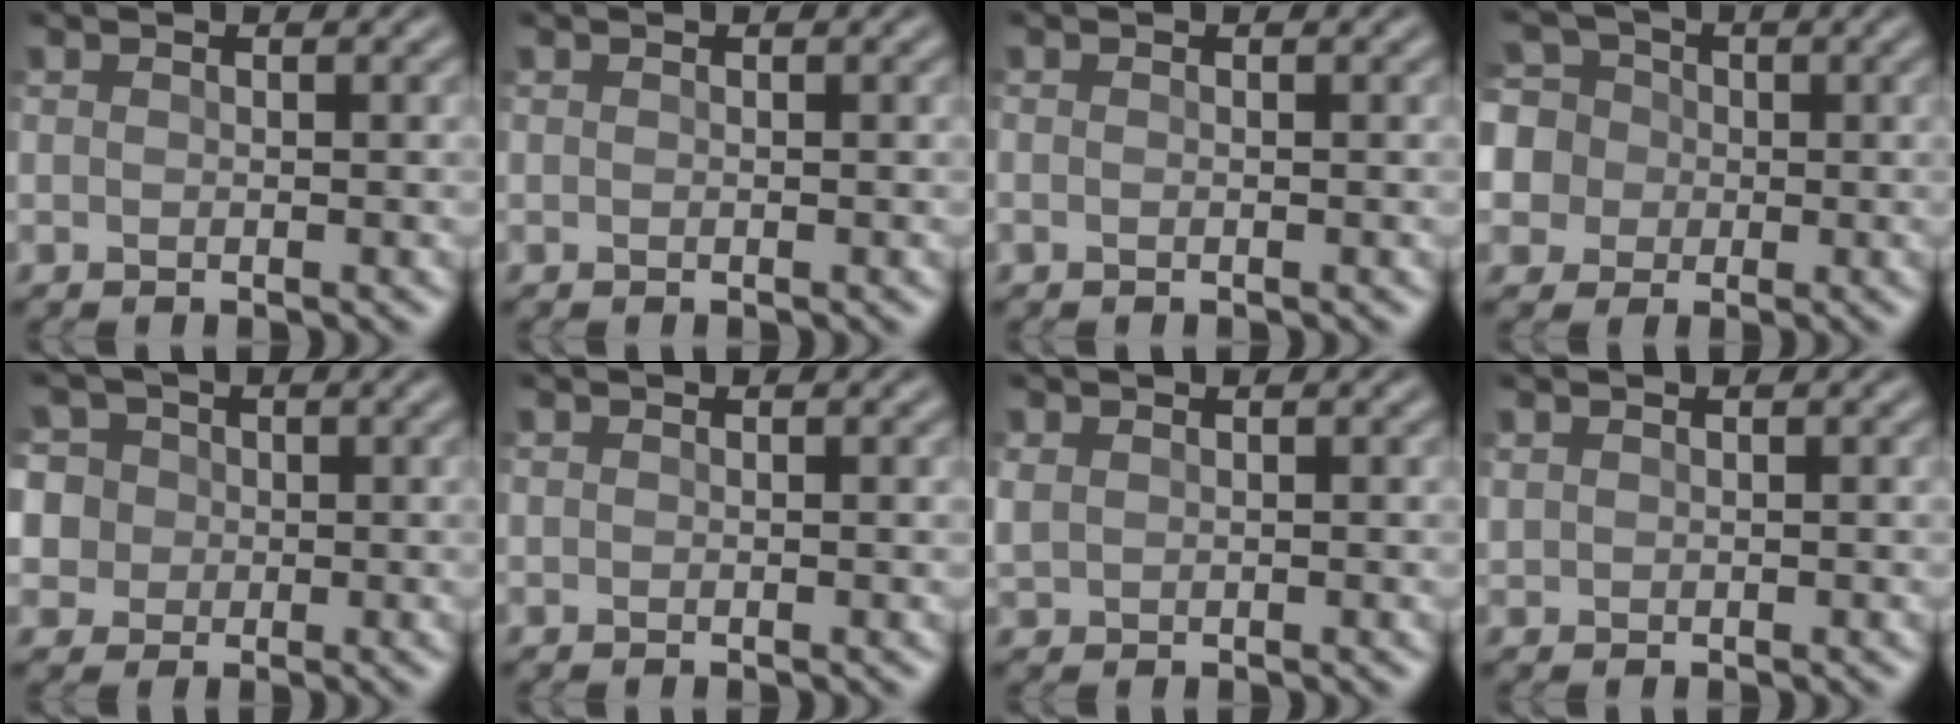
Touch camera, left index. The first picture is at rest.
{"total": 0.0}
{"total": 0.0}
{"total": 8.7, "force": [1.3, 8.0, 3.3], "torque": [-0.083, 0.038, -0.003]}
{"total": 8.8, "force": [3.2, 7.4, 3.6], "torque": [-0.074, 0.037, 0.025]}
{"total": 0.5, "force": [0.4, 0.1, 0.2], "torque": [-0.005, 0.003, 0.009]}
{"total": 1.1, "force": [0.7, 0.8, 0.4], "torque": [-0.014, 0.002, 0.018]}
{"total": 0.7, "force": [0.5, 0.4, 0.1], "torque": [-0.004, 0.000, 0.015]}